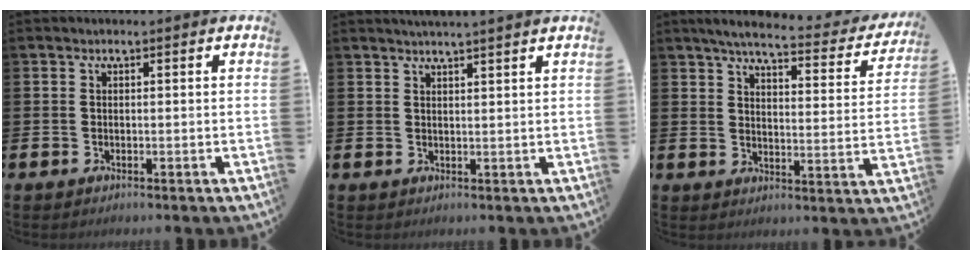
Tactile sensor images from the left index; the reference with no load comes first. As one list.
[{"total": 2.1, "force": [2.0, -0.6, 0.1], "torque": [-0.008, -0.008, 0.038]}, {"total": 5.1, "force": [4.5, 0.8, 2.3], "torque": [-0.053, -0.034, 0.069]}]